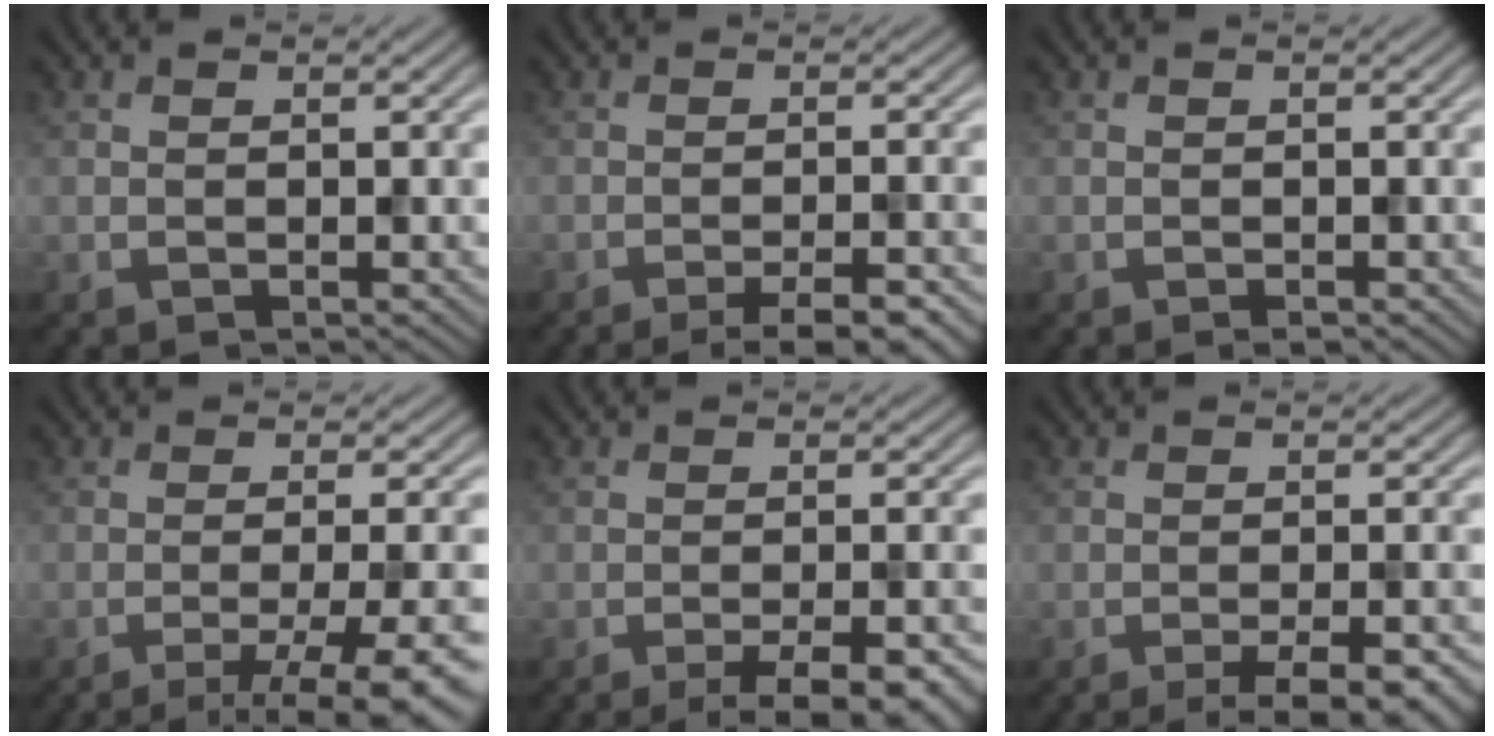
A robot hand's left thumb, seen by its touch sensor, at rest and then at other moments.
{"total": 5.2, "force": [-3.5, 0.9, 3.8], "torque": [-0.053, 0.010, -0.054]}
{"total": 0.6, "force": [-0.4, 0.1, 0.3], "torque": [-0.005, -0.002, -0.005]}
{"total": 9.7, "force": [-5.5, 1.8, 7.8], "torque": [-0.112, -0.001, -0.073]}
{"total": 7.9, "force": [-5.2, 1.8, 5.7], "torque": [-0.077, 0.001, -0.064]}
{"total": 7.2, "force": [-4.6, 1.5, 5.3], "torque": [-0.073, 0.002, -0.059]}